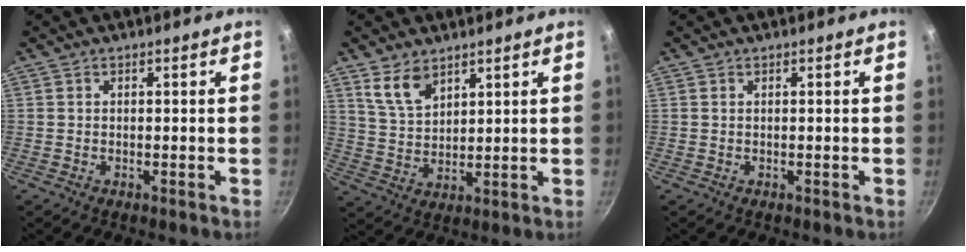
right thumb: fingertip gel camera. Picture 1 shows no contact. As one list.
[{"total": 7.1, "force": [4.6, 3.8, 3.9], "torque": [-0.059, -0.024, 0.097]}, {"total": 0.0}]